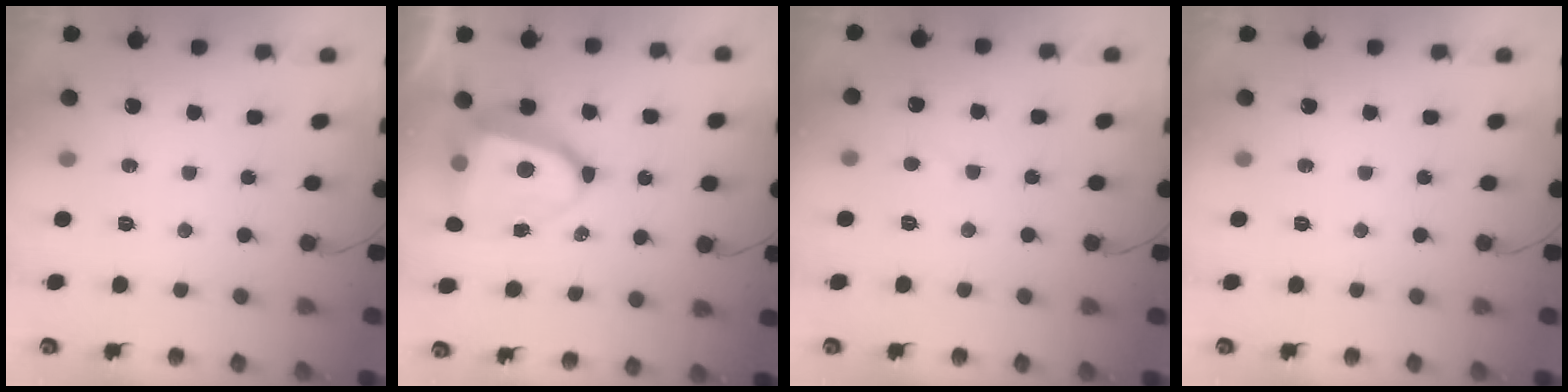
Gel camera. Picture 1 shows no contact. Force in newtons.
{"total": 12.1, "press": 12.0, "slide": 1.1}
{"total": 2.7, "press": 2.7, "slide": 0.2}
{"total": 0.0}